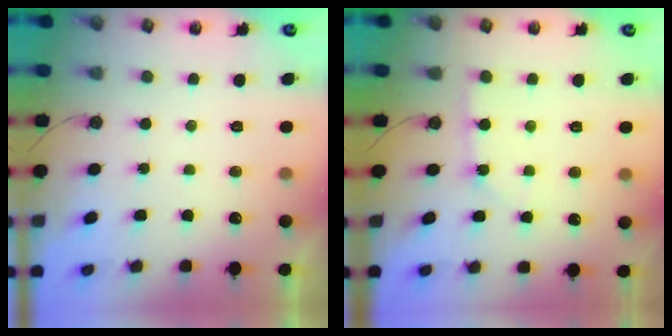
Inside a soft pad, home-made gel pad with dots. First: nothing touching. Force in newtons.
{"total": 2.0, "press": 1.9, "slide": 0.3}